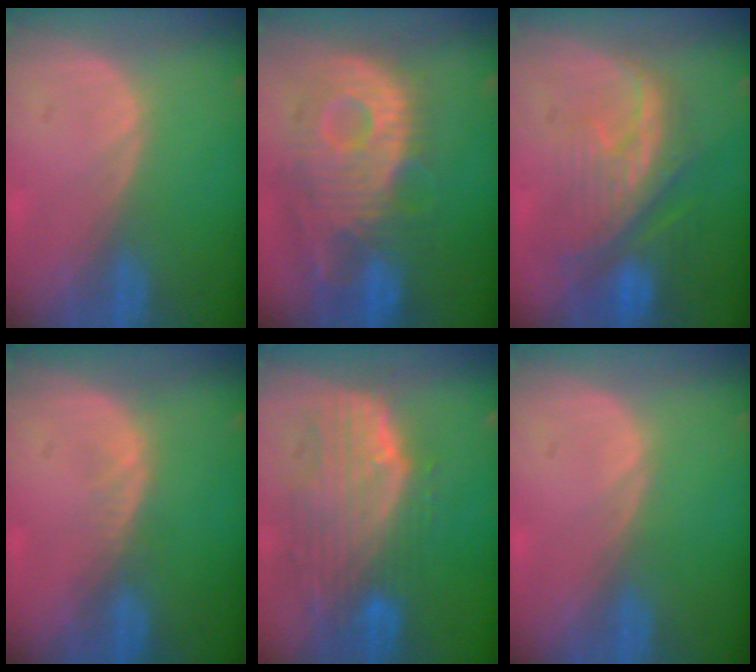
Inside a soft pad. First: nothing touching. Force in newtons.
{"total": 12.2, "press": 10.9, "slide": 5.6}
{"total": 10.1, "press": 8.9, "slide": 4.7}
{"total": 1.1, "press": 1.1, "slide": 0.3}
{"total": 10.6, "press": 9.0, "slide": 5.5}
{"total": 0.0}